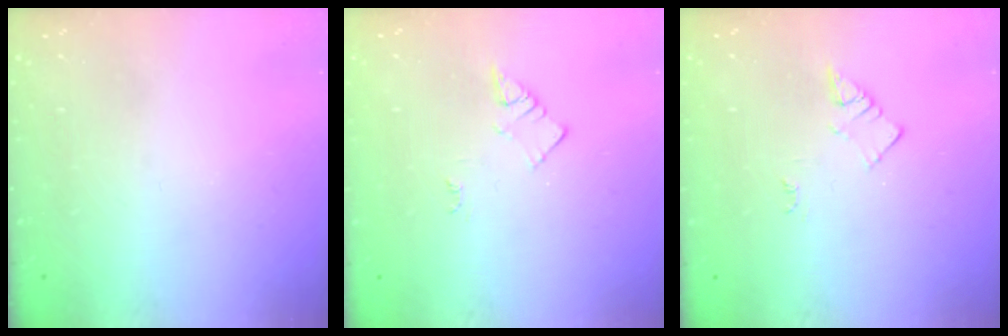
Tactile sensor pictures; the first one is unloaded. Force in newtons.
{"total": 2.4, "press": 2.4, "slide": 0.3}
{"total": 2.4, "press": 2.4, "slide": 0.3}